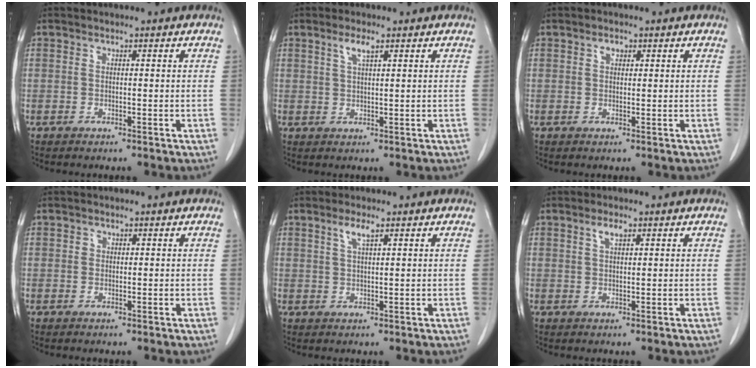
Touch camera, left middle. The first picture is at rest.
{"total": 2.4, "force": [1.4, 0.3, 1.9], "torque": [-0.042, 0.002, 0.029]}
{"total": 1.3, "force": [0.6, 0.9, 0.7], "torque": [-0.010, 0.001, 0.008]}
{"total": 0.7, "force": [0.2, 0.7, 0.2], "torque": [0.004, 0.001, 0.003]}
{"total": 2.5, "force": [1.5, 0.3, 2.0], "torque": [-0.044, 0.001, 0.030]}
{"total": 2.0, "force": [1.2, 0.6, 1.5], "torque": [-0.031, 0.003, 0.023]}